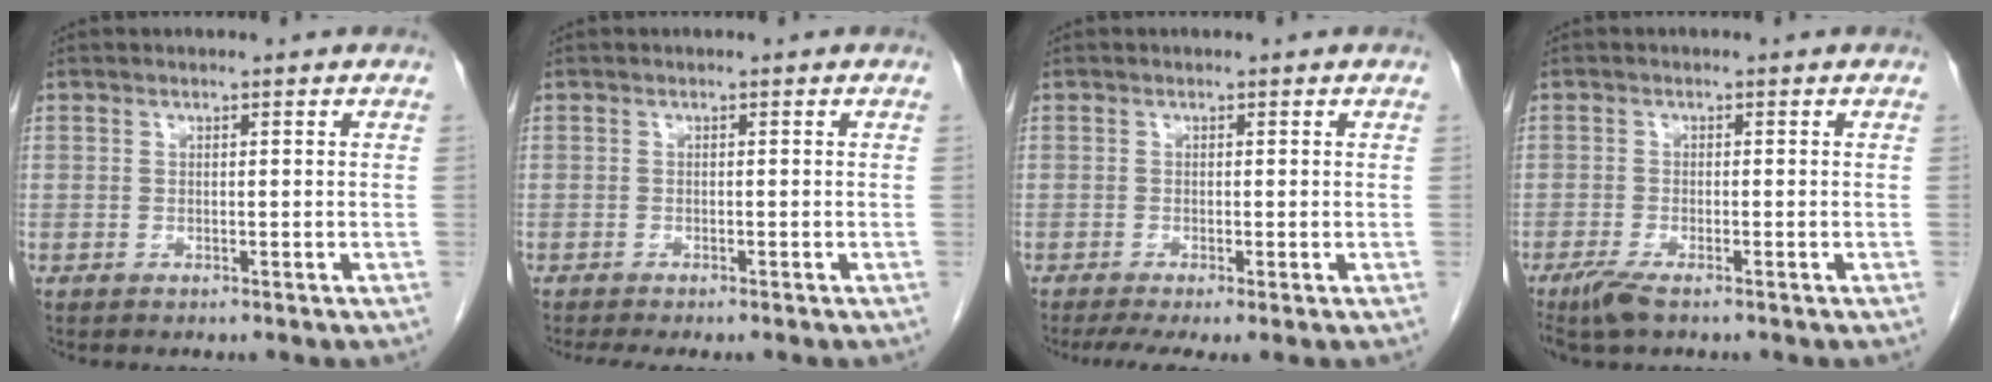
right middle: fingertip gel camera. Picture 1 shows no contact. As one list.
[{"total": 3.2, "force": [-2.7, 0.3, 1.6], "torque": [-0.018, -0.006, -0.038]}, {"total": 4.3, "force": [-2.8, 0.6, 3.3], "torque": [-0.051, -0.015, -0.048]}, {"total": 3.5, "force": [-2.4, 0.6, 2.4], "torque": [-0.055, -0.009, -0.048]}]